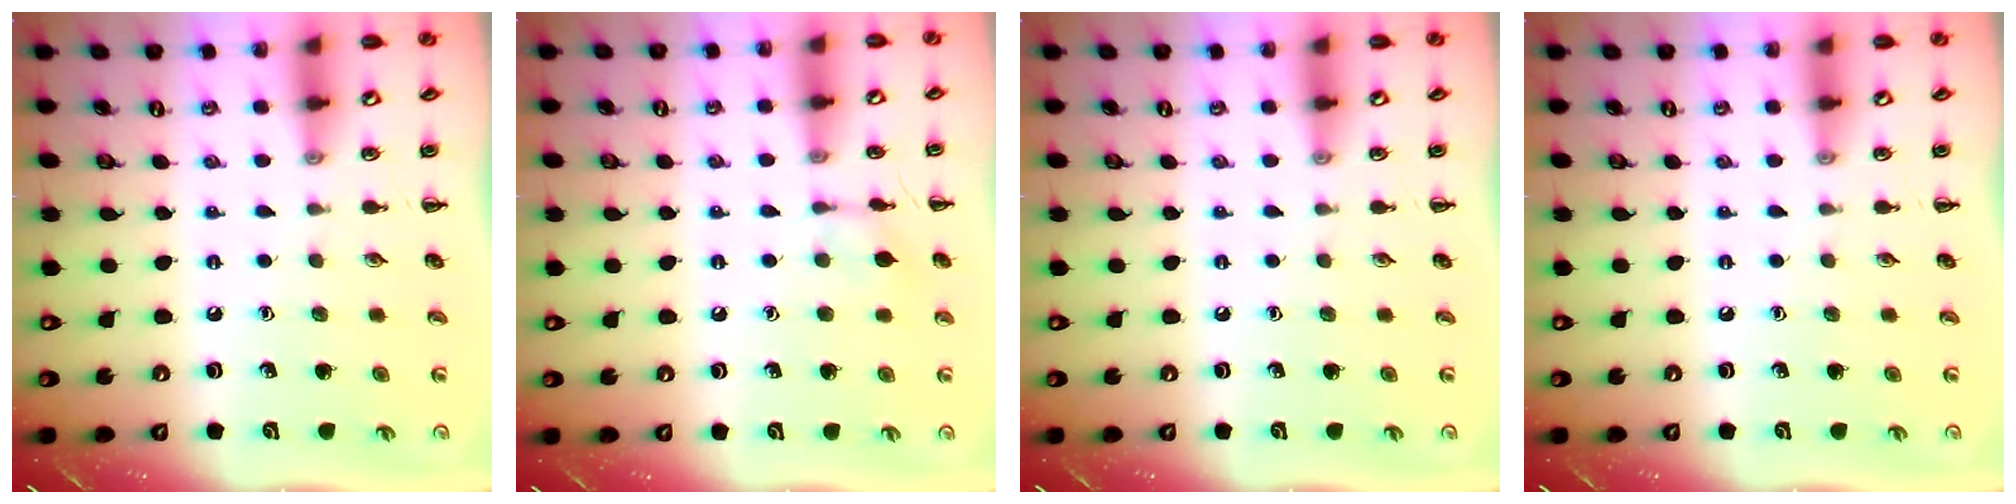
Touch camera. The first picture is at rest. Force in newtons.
{"total": 6.2, "press": 6.0, "slide": 1.6}
{"total": 0.0}
{"total": 0.0}